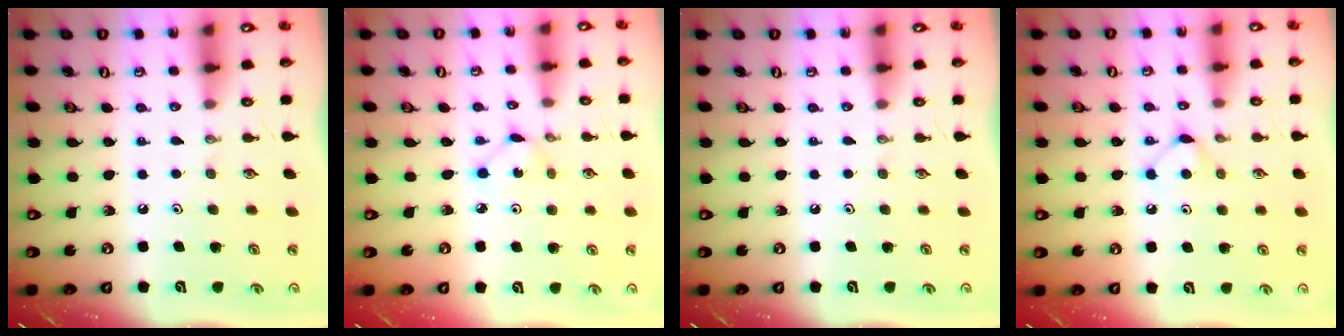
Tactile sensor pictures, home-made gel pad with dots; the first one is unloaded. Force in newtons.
{"total": 2.2, "press": 2.2, "slide": 0.3}
{"total": 0.0}
{"total": 6.1, "press": 6.1, "slide": 0.7}